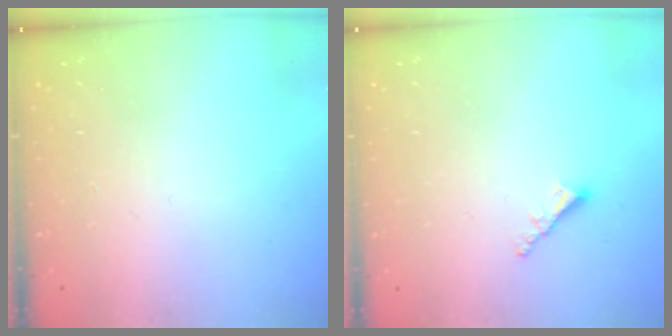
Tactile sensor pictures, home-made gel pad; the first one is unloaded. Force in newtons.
{"total": 2.3, "press": 2.3, "slide": 0.3}